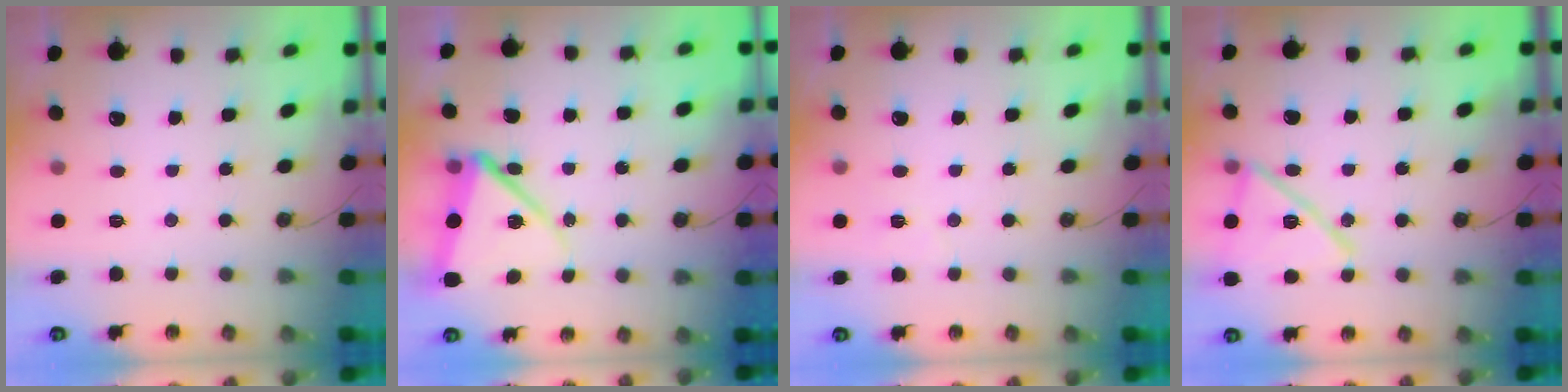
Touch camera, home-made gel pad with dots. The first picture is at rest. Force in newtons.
{"total": 12.2, "press": 12.1, "slide": 1.6}
{"total": 3.5, "press": 3.4, "slide": 0.7}
{"total": 16.5, "press": 16.5, "slide": 1.2}